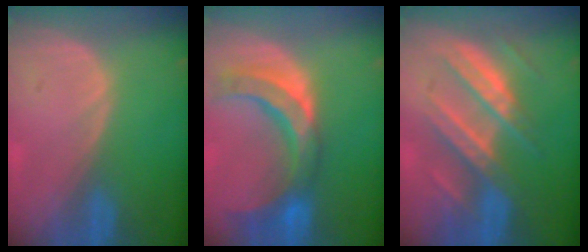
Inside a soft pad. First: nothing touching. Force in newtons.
{"total": 10.6, "press": 9.3, "slide": 5.0}
{"total": 8.6, "press": 8.6, "slide": 0.5}